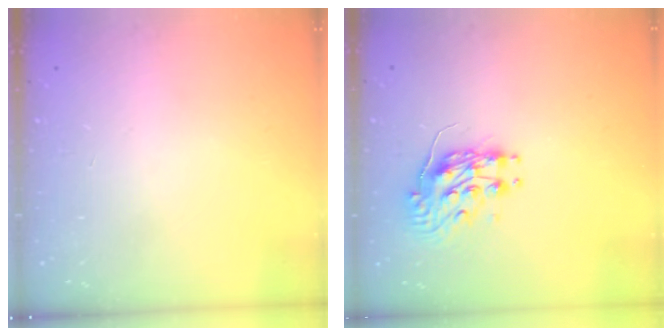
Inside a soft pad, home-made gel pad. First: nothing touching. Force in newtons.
{"total": 9.3, "press": 9.3, "slide": 0.1}